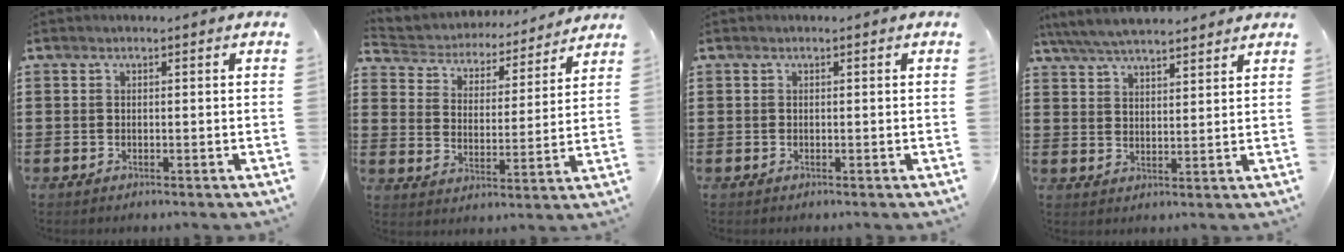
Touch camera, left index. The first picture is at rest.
{"total": 4.2, "force": [4.1, 0.7, 0.1], "torque": [-0.028, -0.036, 0.064]}
{"total": 0.0}
{"total": 5.6, "force": [5.3, 0.7, 1.9], "torque": [-0.053, -0.014, 0.098]}